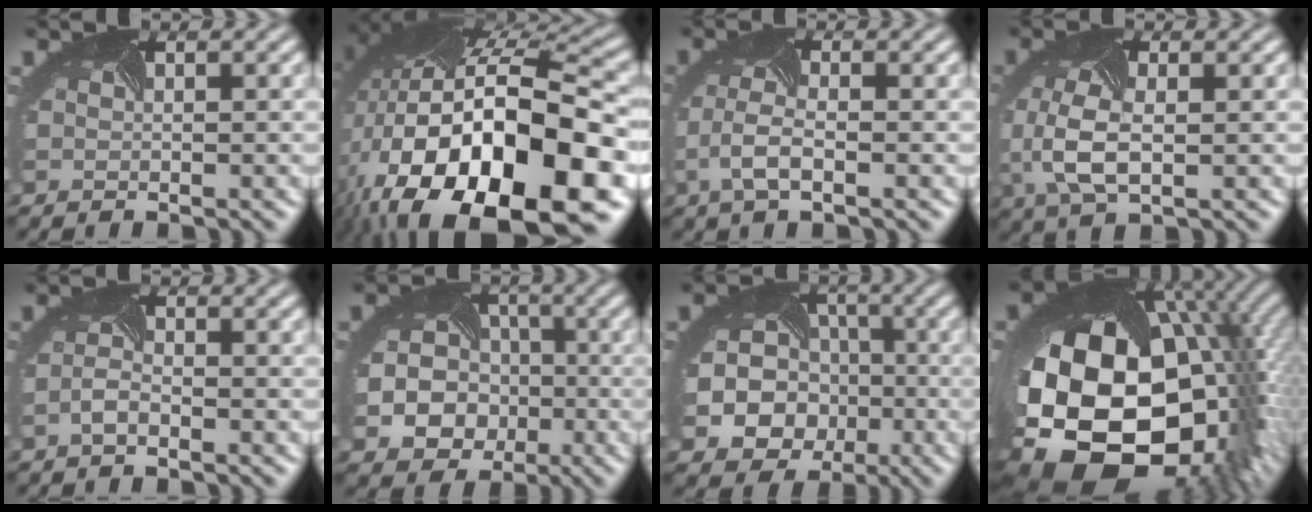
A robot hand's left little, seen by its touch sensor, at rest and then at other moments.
{"total": 19.0, "force": [-5.8, 9.5, 15.4], "torque": [-0.251, -0.051, -0.064]}
{"total": 2.7, "force": [-1.4, 0.7, 2.2], "torque": [-0.067, -0.003, -0.021]}
{"total": 4.5, "force": [-1.0, 2.3, 3.8], "torque": [-0.103, -0.006, -0.011]}
{"total": 1.6, "force": [-1.5, 0.1, 0.5], "torque": [-0.023, -0.002, -0.024]}
{"total": 8.1, "force": [-2.4, 7.0, 3.2], "torque": [-0.056, -0.019, -0.043]}
{"total": 12.2, "force": [-3.6, 10.8, 4.5], "torque": [-0.103, -0.024, -0.070]}
{"total": 21.1, "force": [-3.2, 14.1, 15.4], "torque": [-0.299, -0.080, -0.013]}